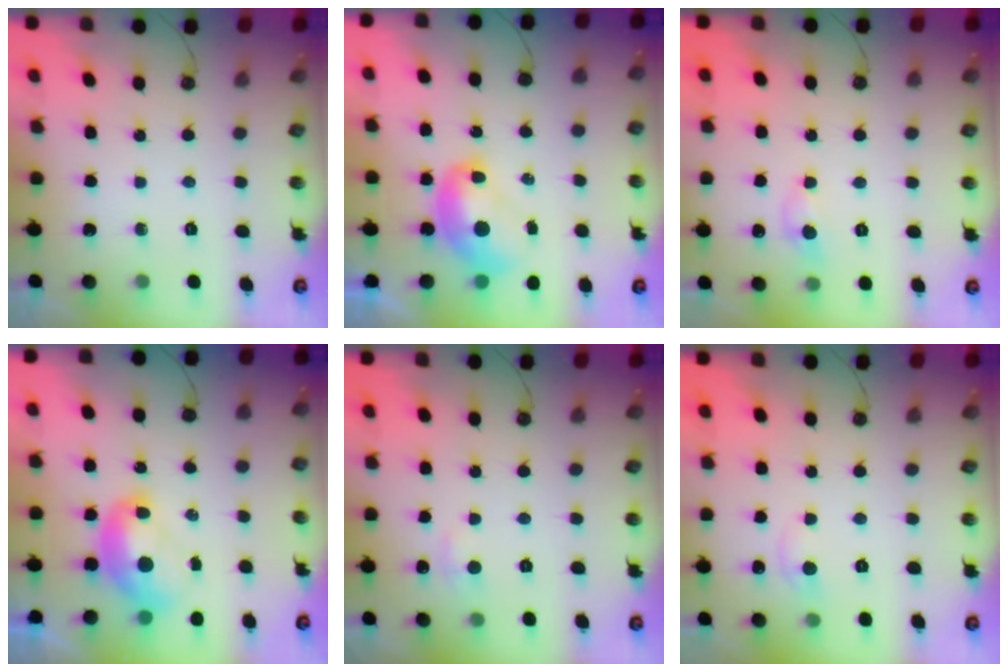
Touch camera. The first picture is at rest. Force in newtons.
{"total": 2.4, "press": 2.4, "slide": 0.3}
{"total": 0.6, "press": 0.2, "slide": 0.5}
{"total": 2.7, "press": 2.7, "slide": 0.1}
{"total": 2.4, "press": 2.3, "slide": 0.2}
{"total": 1.3, "press": 1.3, "slide": 0.4}